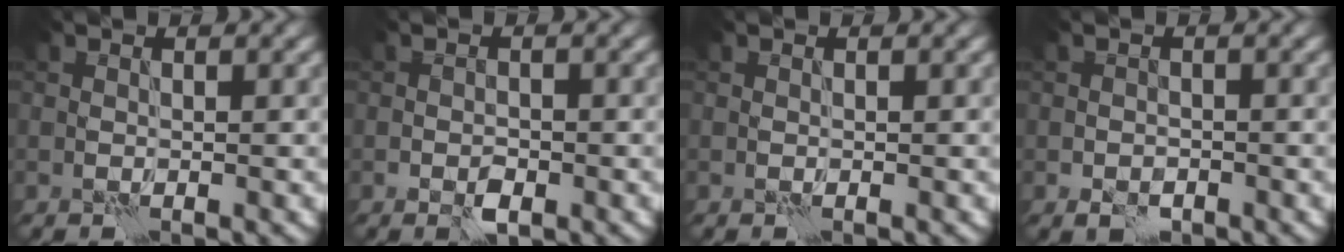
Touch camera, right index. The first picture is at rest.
{"total": 1.8, "force": [-0.8, 1.0, 1.2], "torque": [-0.021, 0.000, -0.016]}
{"total": 0.0}
{"total": 1.7, "force": [-0.9, 1.2, 0.7], "torque": [-0.012, -0.004, -0.018]}